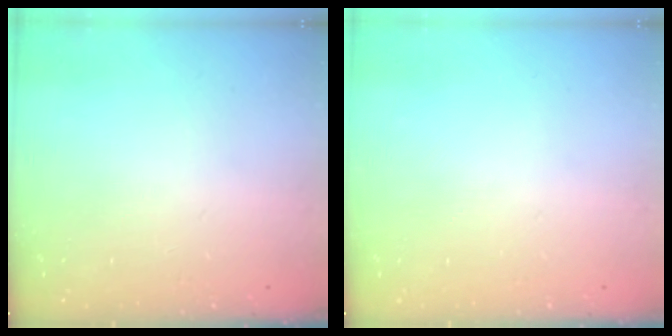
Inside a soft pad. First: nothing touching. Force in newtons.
{"total": 0.0}